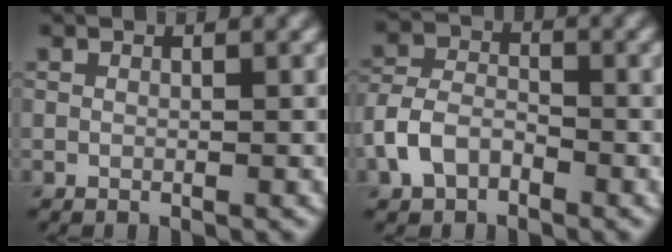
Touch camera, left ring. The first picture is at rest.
{"total": 3.7, "force": [-2.0, 2.3, 2.0], "torque": [-0.042, 0.007, -0.049]}